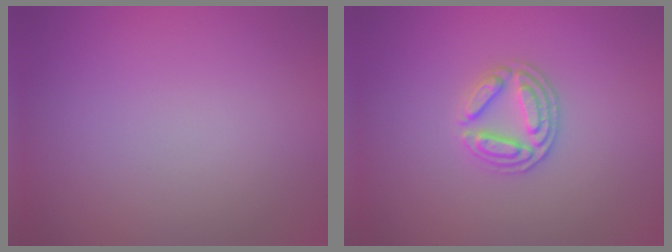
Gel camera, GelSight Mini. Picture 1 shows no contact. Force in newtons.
{"total": 3.1, "press": 2.9, "slide": 1.1}